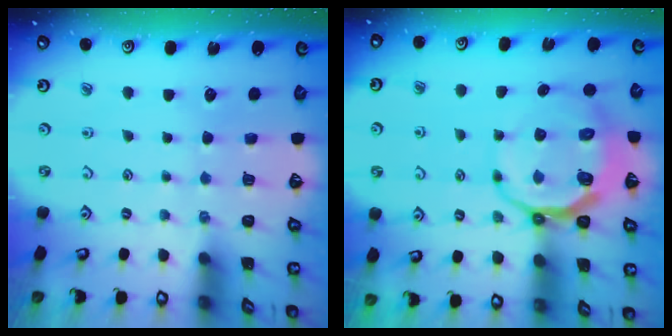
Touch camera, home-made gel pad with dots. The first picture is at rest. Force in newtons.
{"total": 10.1, "press": 9.4, "slide": 3.6}